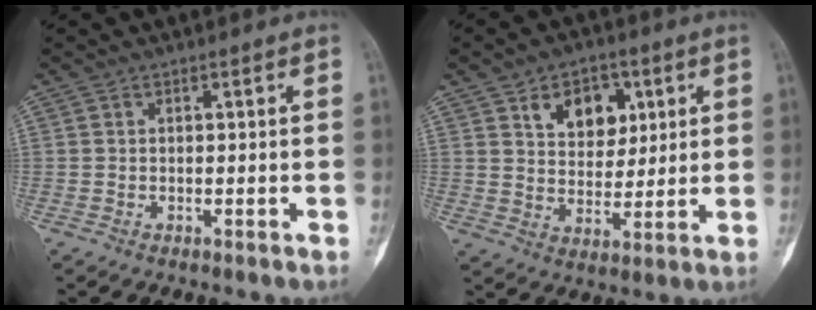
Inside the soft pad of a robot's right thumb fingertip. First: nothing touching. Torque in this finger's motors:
{"motor_torque": [-0.58, 0.90, 0.44, -0.28, 0.03]}